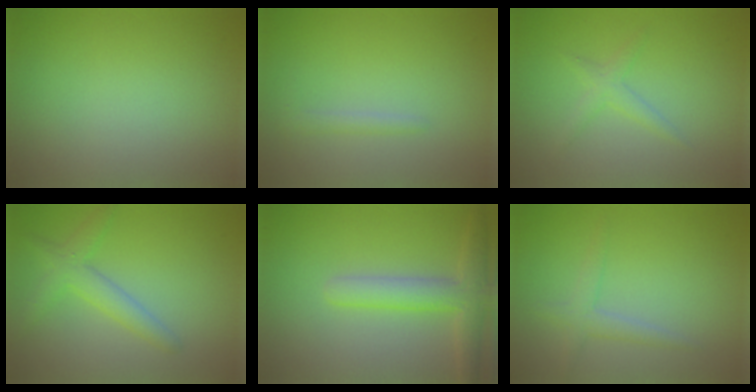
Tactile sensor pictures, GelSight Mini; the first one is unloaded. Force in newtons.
{"total": 0.9, "press": 0.9, "slide": 0.1}
{"total": 1.4, "press": 1.4, "slide": 0.1}
{"total": 2.9, "press": 2.9, "slide": 0.1}
{"total": 3.9, "press": 3.9, "slide": 0.4}
{"total": 1.8, "press": 1.8, "slide": 0.0}